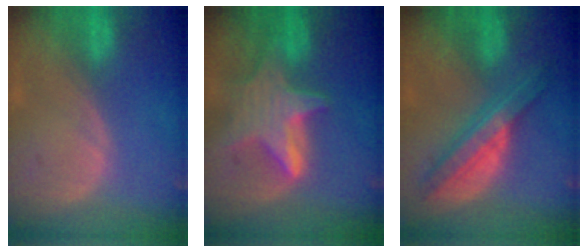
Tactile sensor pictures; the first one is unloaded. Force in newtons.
{"total": 7.8, "press": 7.8, "slide": 0.7}
{"total": 8.0, "press": 8.0, "slide": 0.6}